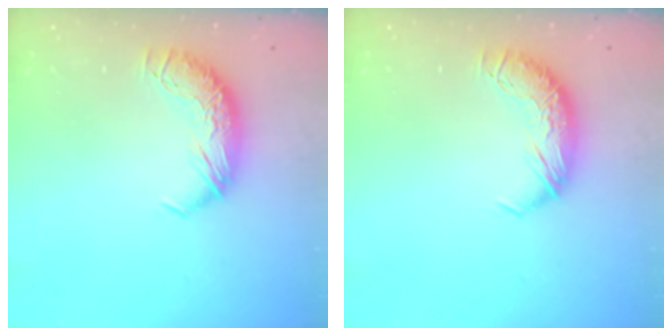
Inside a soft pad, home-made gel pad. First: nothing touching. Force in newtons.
{"total": 0.0}